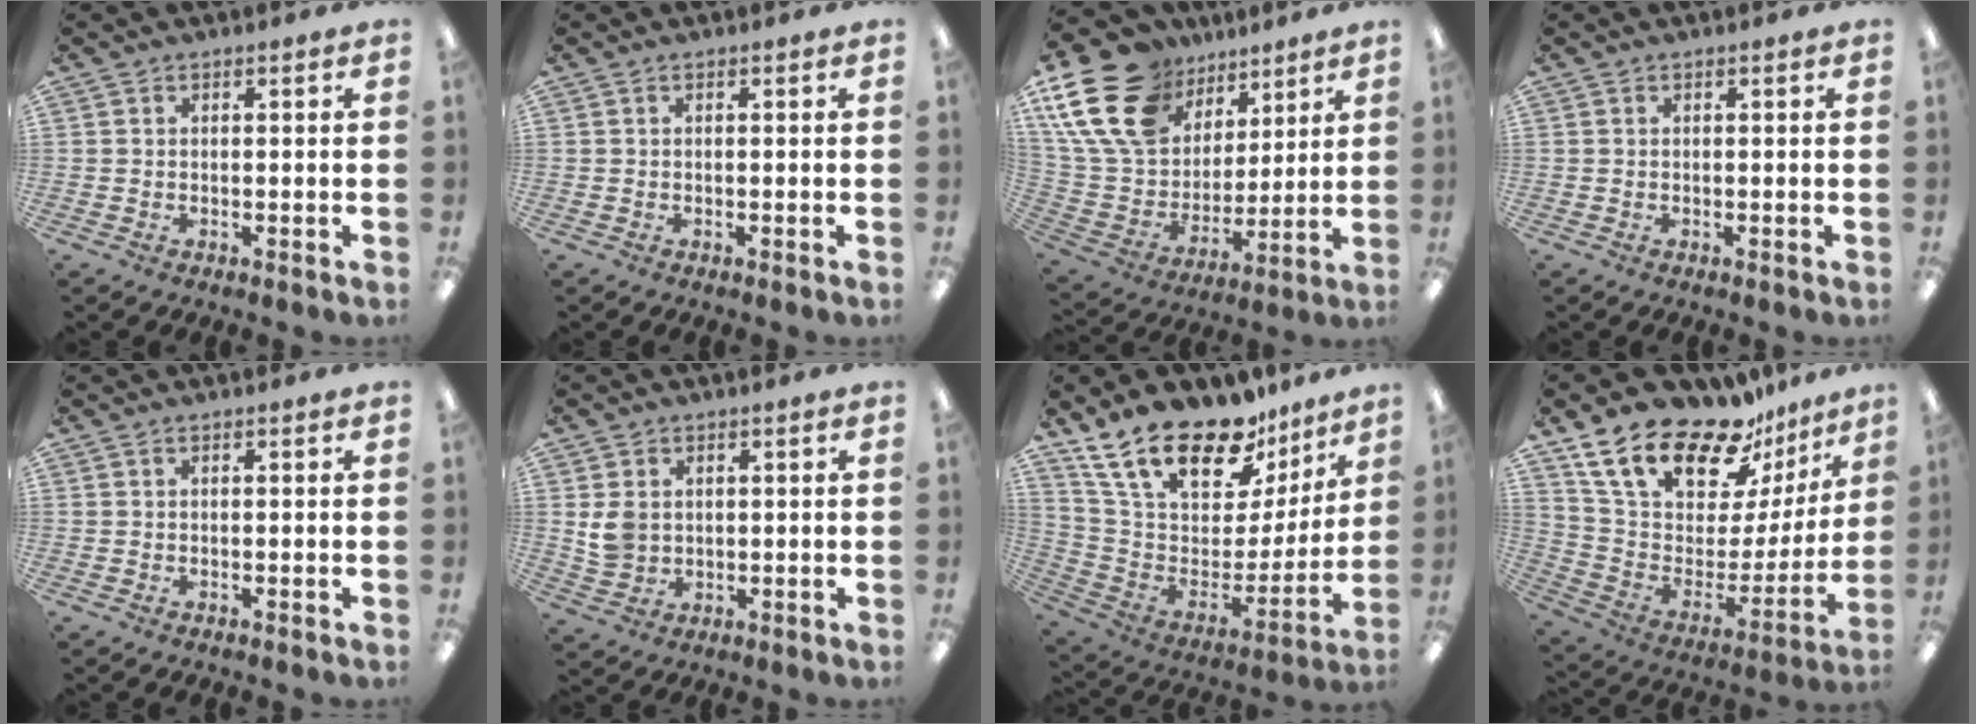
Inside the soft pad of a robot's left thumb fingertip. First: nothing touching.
{"total": 0.0}
{"total": 22.4, "force": [12.1, 15.0, 11.5], "torque": [-0.247, -0.052, 0.230]}
{"total": 0.0}
{"total": 0.0}
{"total": 5.1, "force": [1.2, 4.3, 2.3], "torque": [-0.040, 0.006, 0.026]}
{"total": 23.7, "force": [17.3, 10.7, 12.3], "torque": [-0.213, -0.112, 0.309]}
{"total": 21.7, "force": [17.4, 8.9, 9.5], "torque": [-0.173, -0.123, 0.311]}